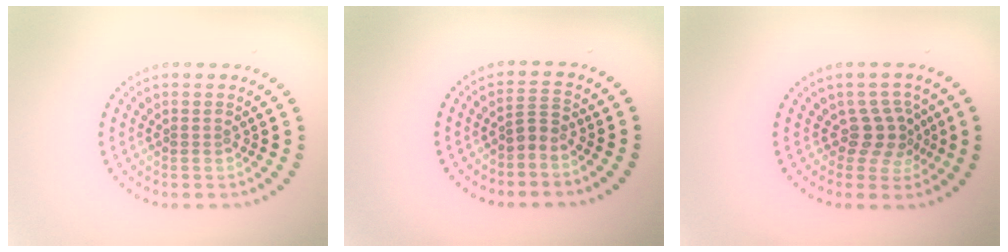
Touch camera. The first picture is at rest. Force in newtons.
{"total": 1.6, "press": 1.1, "slide": 1.2}
{"total": 2.8, "press": 2.3, "slide": 1.6}